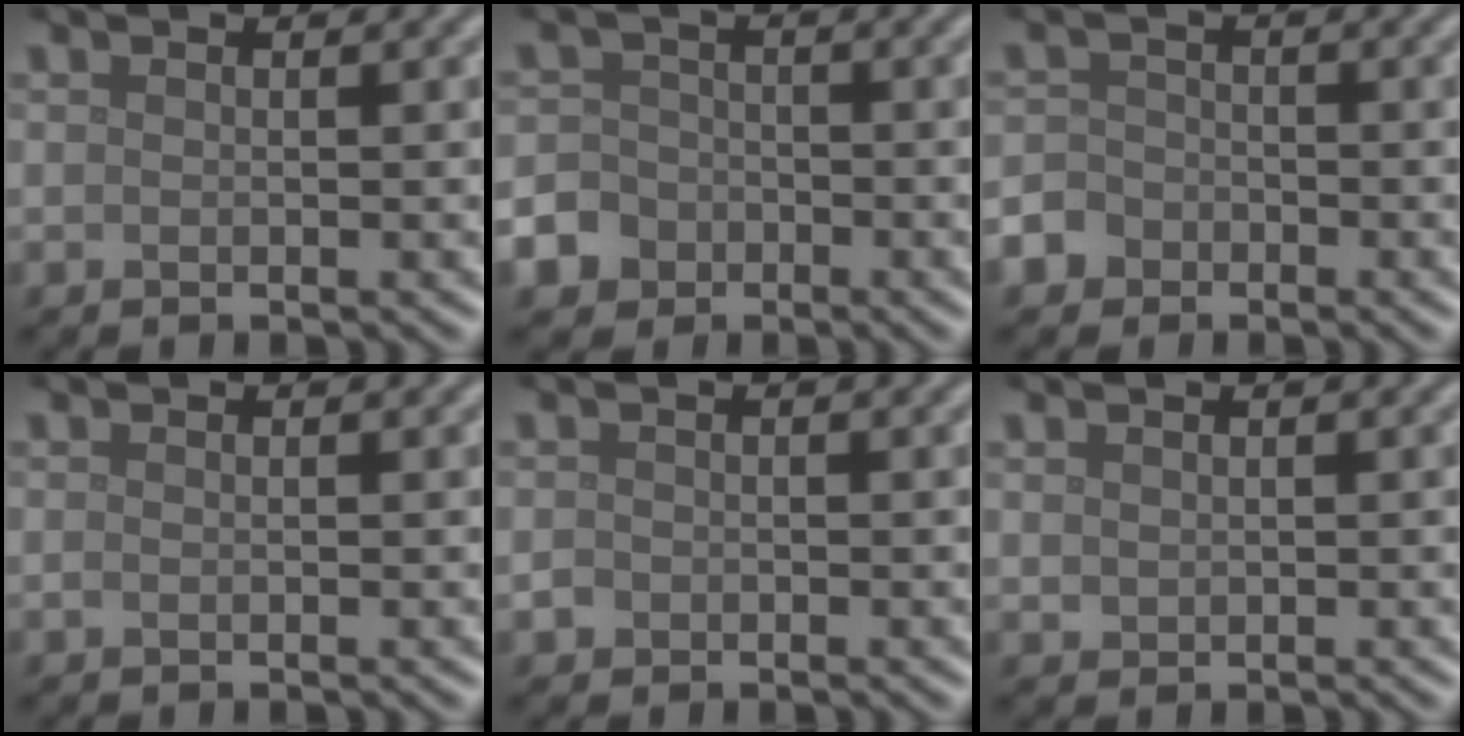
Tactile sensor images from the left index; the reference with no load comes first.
{"total": 6.1, "force": [-3.4, 4.9, 1.2], "torque": [-0.020, -0.015, -0.074]}
{"total": 3.8, "force": [-2.4, 2.9, 0.6], "torque": [0.004, -0.007, -0.050]}
{"total": 0.0}
{"total": 0.9, "force": [-0.4, 0.8, 0.1], "torque": [0.002, -0.002, -0.009]}
{"total": 0.7, "force": [0.4, 0.6, 0.1], "torque": [-0.002, -0.001, 0.010]}